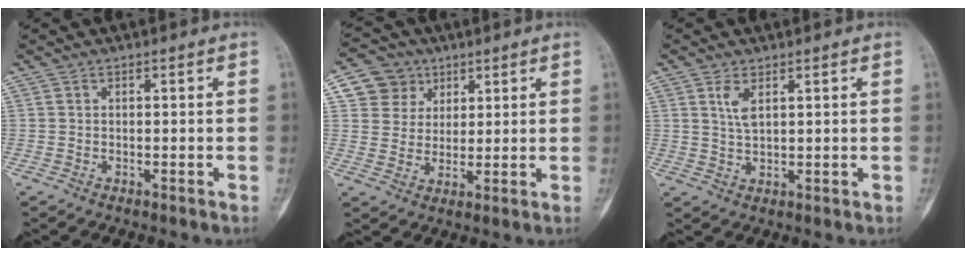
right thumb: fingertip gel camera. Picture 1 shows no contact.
{"total": 7.9, "force": [3.6, 6.9, 1.4], "torque": [0.009, -0.012, 0.065]}
{"total": 3.3, "force": [1.6, 1.4, 2.5], "torque": [-0.048, -0.005, 0.036]}